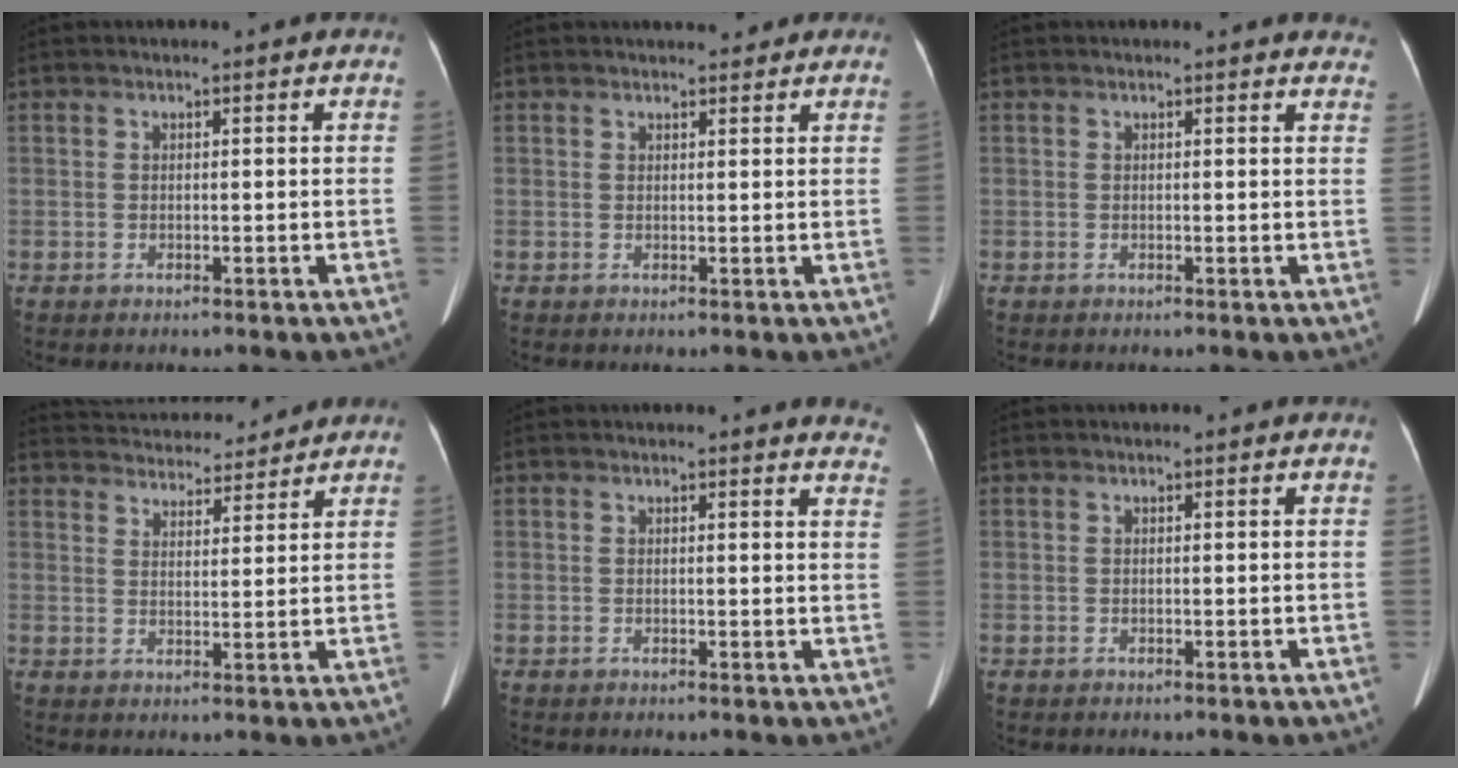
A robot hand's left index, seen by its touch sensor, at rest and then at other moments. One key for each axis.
{"total": 4.4, "fx": 3.9, "fy": 1.1, "fz": 1.7, "tx": -0.014, "ty": 0.012, "tz": 0.047}
{"total": 4.4, "fx": 4.2, "fy": 1.1, "fz": 0.5, "tx": 0.012, "ty": -0.013, "tz": 0.018}
{"total": 13.5, "fx": 12.9, "fy": 2.7, "fz": 3.1, "tx": -0.049, "ty": 0.026, "tz": 0.191}
{"total": 5.3, "fx": 5.2, "fy": 0.8, "fz": 0.5, "tx": 0.013, "ty": -0.027, "tz": 0.021}
{"total": 0.0}